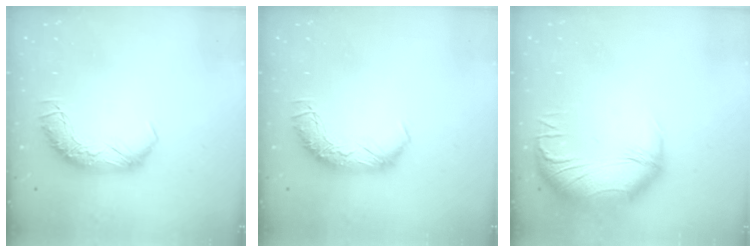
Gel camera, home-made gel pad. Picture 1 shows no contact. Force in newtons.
{"total": 0.0}
{"total": 2.8, "press": 0.1, "slide": 2.8}